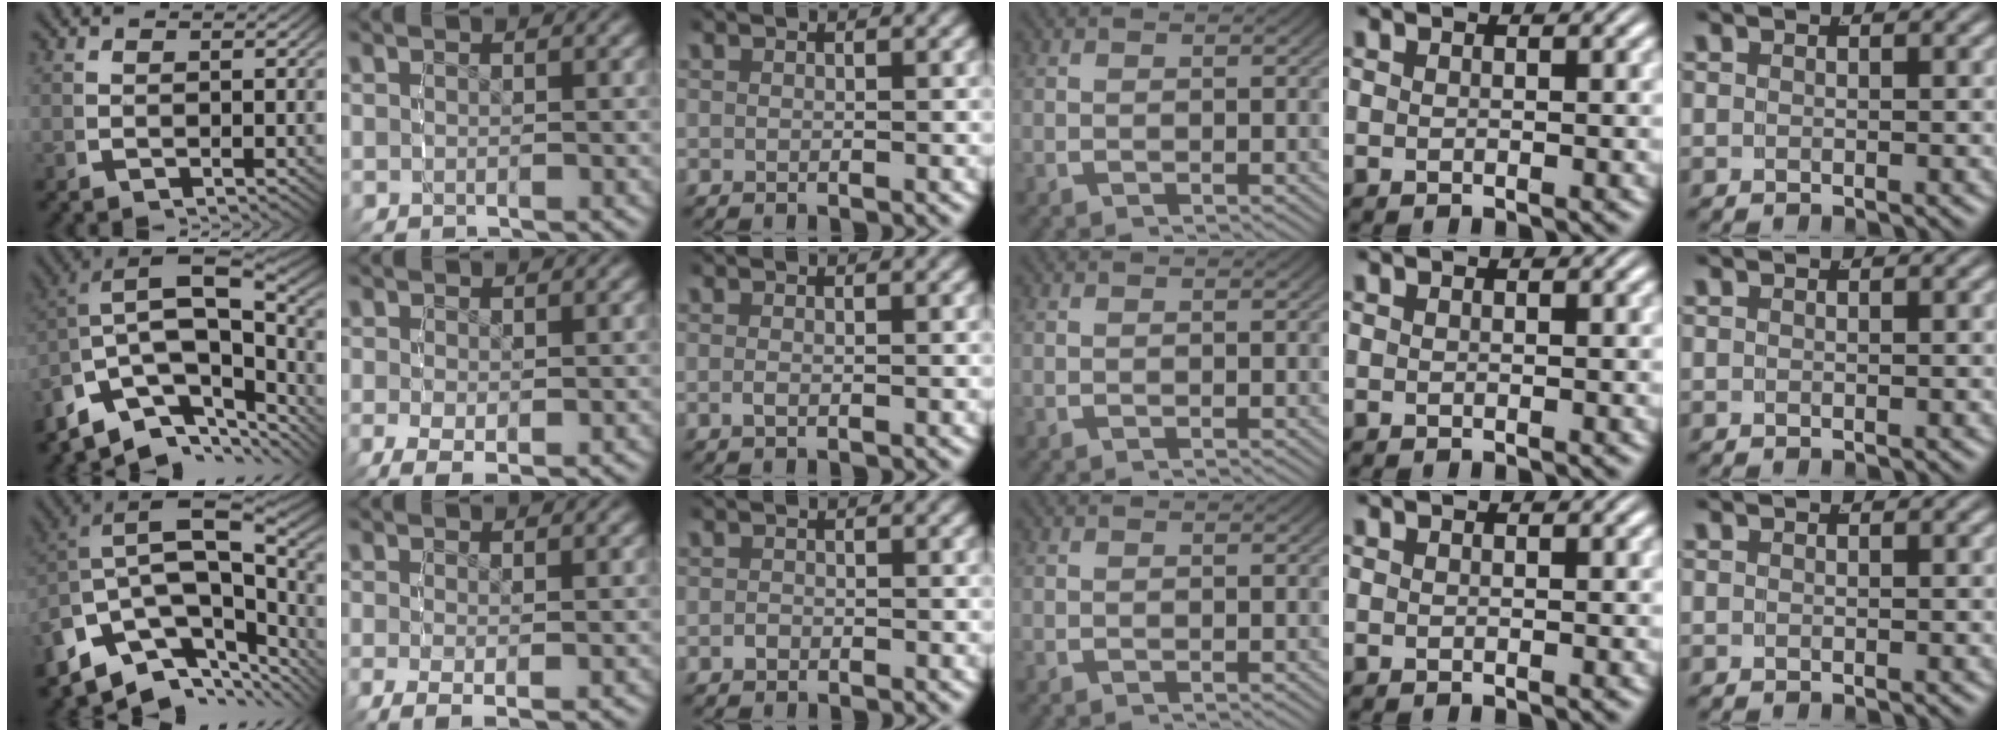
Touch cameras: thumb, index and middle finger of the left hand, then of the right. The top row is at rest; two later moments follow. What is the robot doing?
{"motion": "grasp_and_lifting", "object": "backpack"}